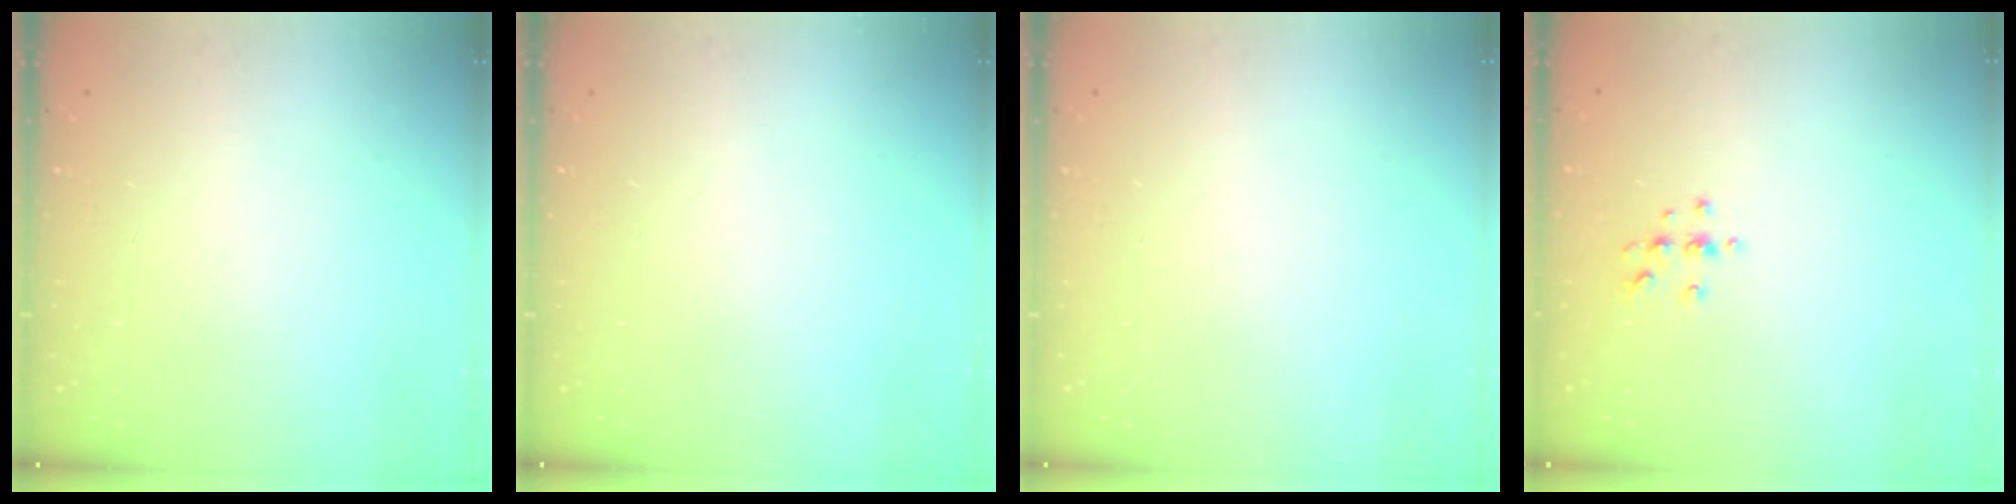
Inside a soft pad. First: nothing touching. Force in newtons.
{"total": 0.0}
{"total": 0.0}
{"total": 3.8, "press": 3.8, "slide": 0.4}